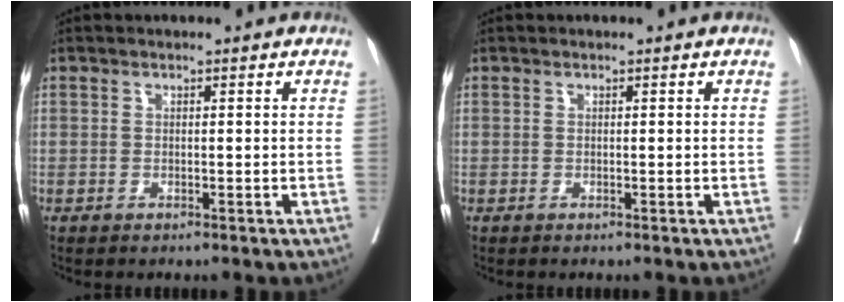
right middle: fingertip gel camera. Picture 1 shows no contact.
{"total": 0.0}